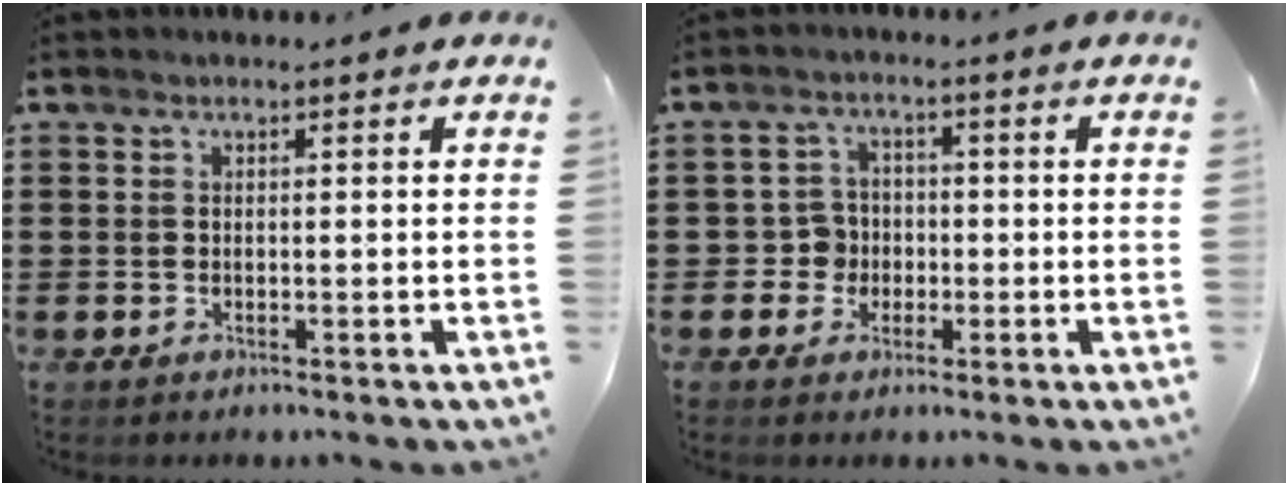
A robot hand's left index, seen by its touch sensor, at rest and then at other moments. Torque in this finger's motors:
{"motor_torque": [-0.61, 1.10, 0.03, -0.01]}